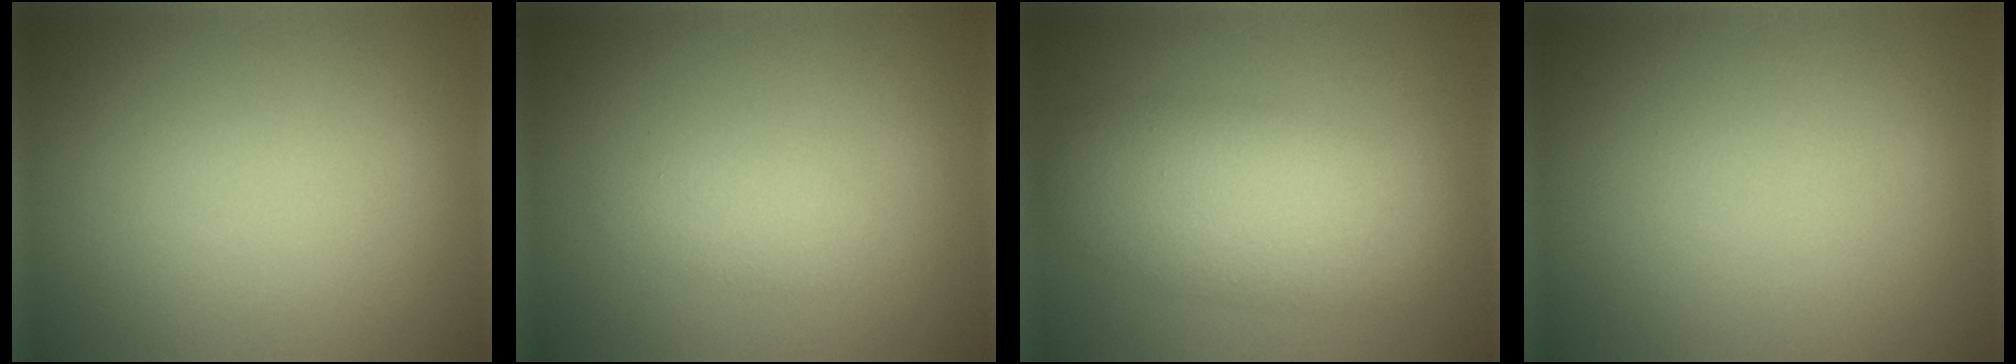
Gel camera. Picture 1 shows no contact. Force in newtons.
{"total": 1.5, "press": 1.5, "slide": 0.1}
{"total": 6.4, "press": 6.4, "slide": 0.5}
{"total": 0.0}